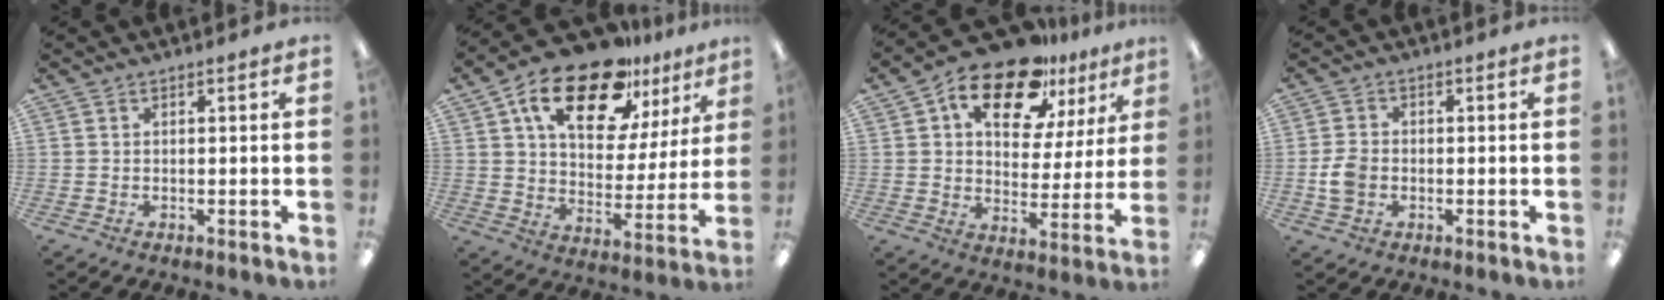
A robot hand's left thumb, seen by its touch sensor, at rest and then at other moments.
{"total": 20.6, "force": [13.5, 9.7, 12.2], "torque": [-0.204, -0.068, 0.231]}
{"total": 17.8, "force": [11.8, 8.5, 10.3], "torque": [-0.172, -0.059, 0.203]}
{"total": 5.1, "force": [-0.9, 4.0, 3.1], "torque": [-0.057, 0.003, -0.018]}